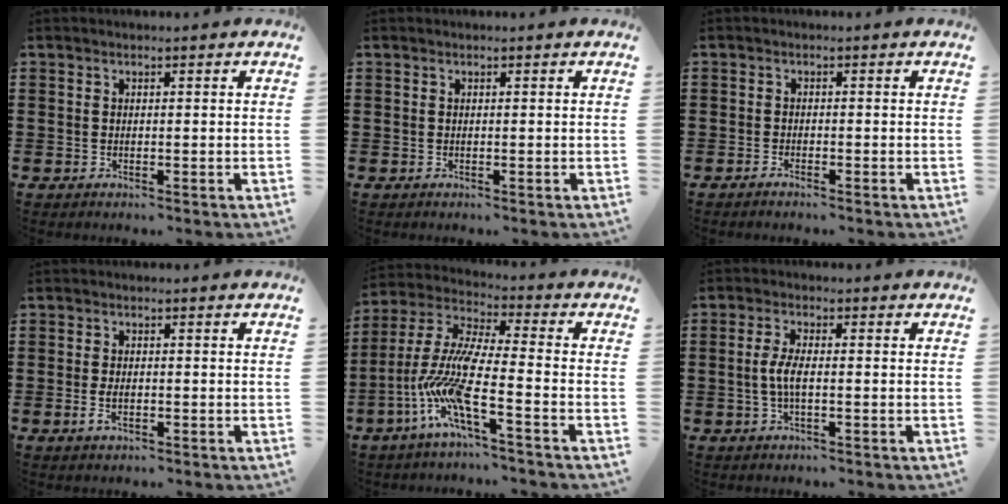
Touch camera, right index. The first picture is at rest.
{"total": 0.0}
{"total": 0.7, "force": [-0.7, 0.0, 0.2], "torque": [-0.005, 0.001, -0.014]}
{"total": 2.5, "force": [-0.6, 1.0, 2.2], "torque": [-0.050, -0.006, -0.012]}
{"total": 11.1, "force": [-5.9, 1.2, 9.4], "torque": [-0.231, -0.032, -0.131]}
{"total": 3.8, "force": [-0.6, 1.0, 3.7], "torque": [-0.089, -0.007, -0.018]}